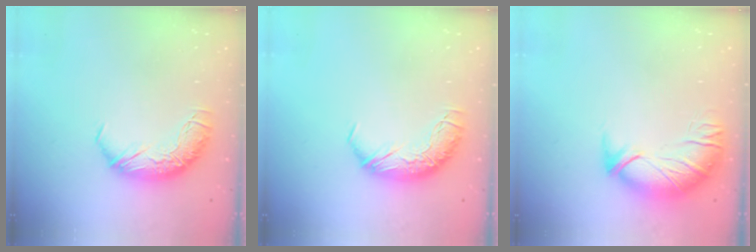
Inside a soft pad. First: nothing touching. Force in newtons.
{"total": 0.0}
{"total": 2.8, "press": 1.3, "slide": 2.5}